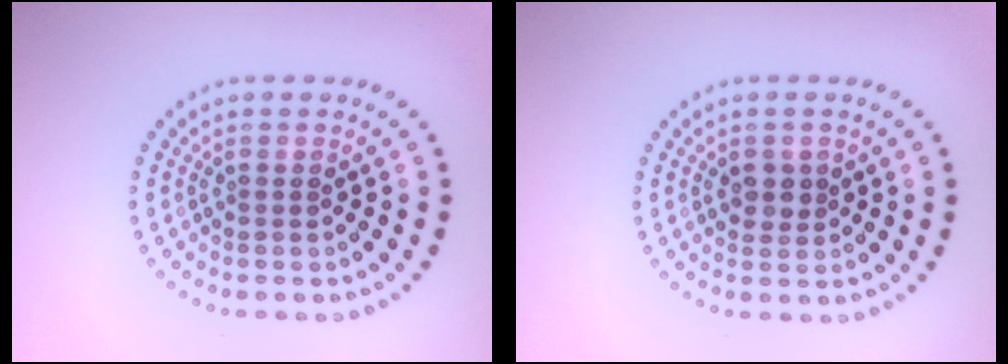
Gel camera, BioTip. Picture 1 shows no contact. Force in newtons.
{"total": 1.9, "press": 1.8, "slide": 0.3}